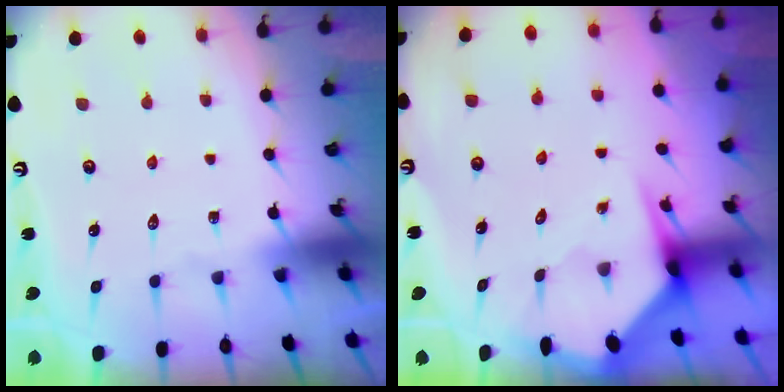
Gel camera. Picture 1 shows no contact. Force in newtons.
{"total": 3.6, "press": 3.6, "slide": 0.4}